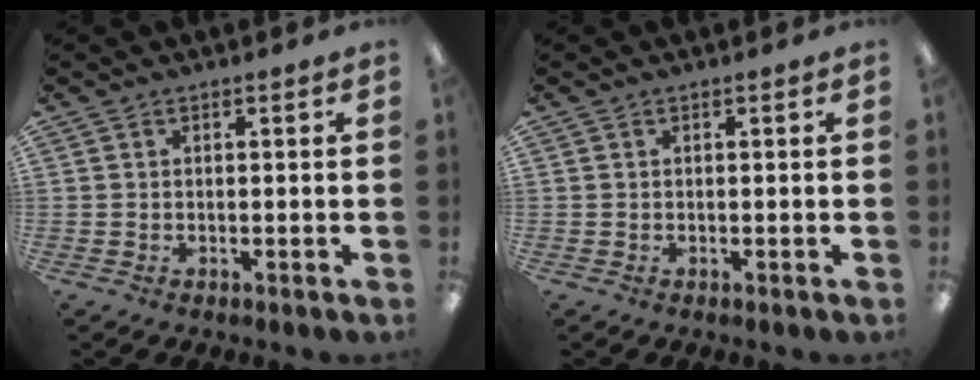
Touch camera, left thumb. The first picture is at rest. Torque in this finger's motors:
{"motor_torque": [-0.03, -0.03, 0.02, -0.01, 0.00]}